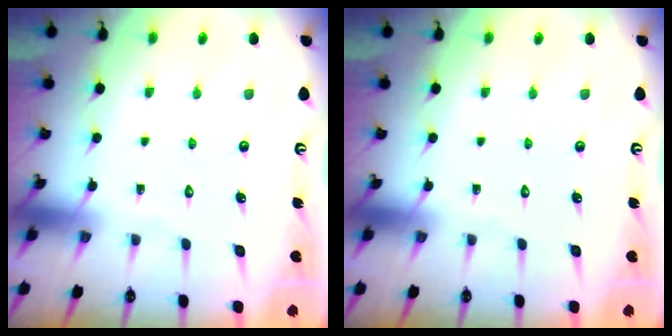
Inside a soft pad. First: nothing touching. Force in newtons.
{"total": 0.0}